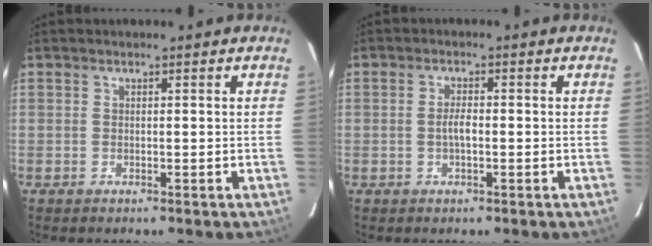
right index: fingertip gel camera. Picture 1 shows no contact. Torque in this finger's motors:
{"motor_torque": [0.76, 0.01, 0.37, 0.10]}